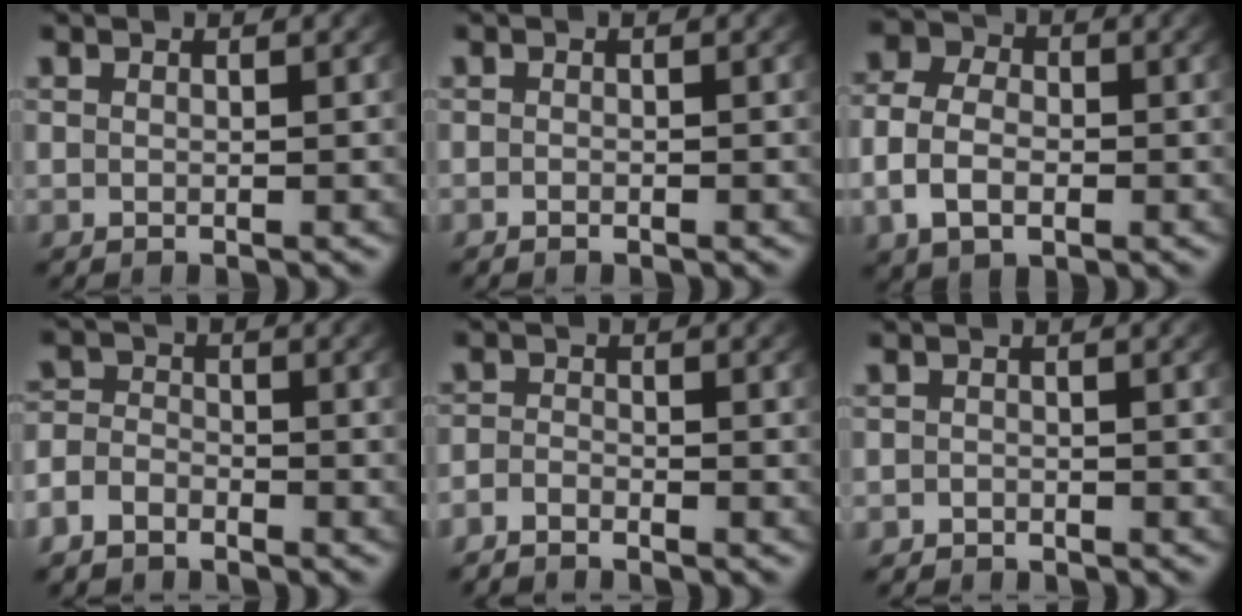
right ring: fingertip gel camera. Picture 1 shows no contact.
{"total": 0.7, "force": [-0.7, -0.1, 0.1], "torque": [-0.012, -0.008, -0.008]}
{"total": 5.4, "force": [-1.1, 4.3, 3.1], "torque": [-0.071, -0.016, -0.015]}
{"total": 4.2, "force": [-2.6, 3.1, 0.9], "torque": [-0.031, -0.025, -0.043]}
{"total": 2.6, "force": [-2.4, 0.9, 0.1], "torque": [-0.013, -0.017, -0.041]}
{"total": 1.7, "force": [-1.5, 0.5, -0.4], "torque": [0.002, -0.018, -0.018]}